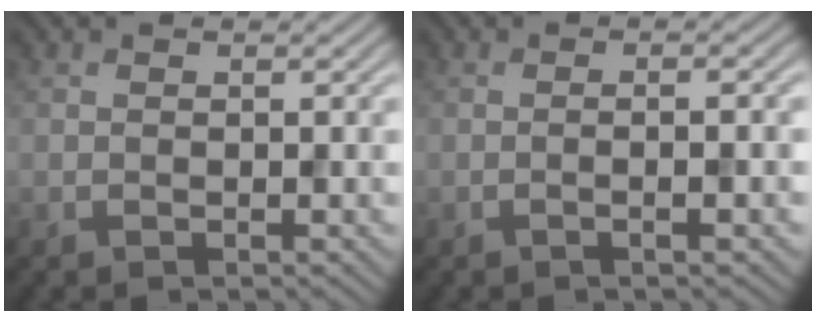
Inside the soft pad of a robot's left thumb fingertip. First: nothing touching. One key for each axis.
{"total": 2.8, "fx": -0.8, "fy": 0.4, "fz": 2.7, "tx": -0.040, "ty": 0.005, "tz": -0.019}